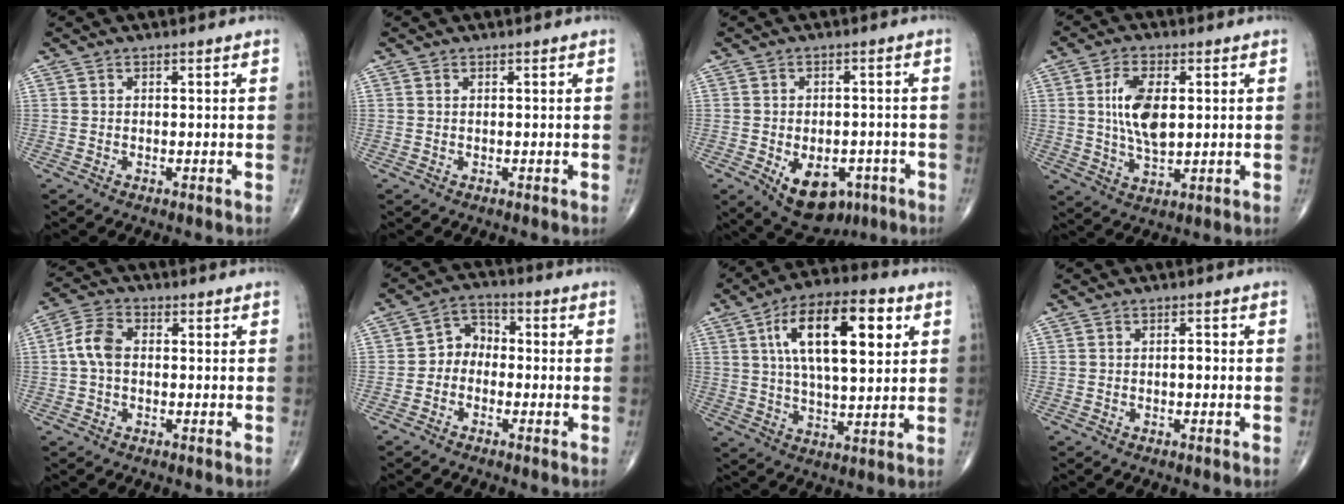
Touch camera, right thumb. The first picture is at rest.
{"total": 0.0}
{"total": 11.3, "force": [-4.8, 7.0, 7.4], "torque": [-0.089, 0.014, -0.058]}
{"total": 9.6, "force": [1.6, 4.8, 8.2], "torque": [-0.153, -0.007, 0.032]}
{"total": 6.0, "force": [0.0, 4.0, 4.5], "torque": [-0.093, 0.018, -0.009]}
{"total": 5.5, "force": [-1.2, 4.4, 3.1], "torque": [-0.026, 0.027, -0.039]}
{"total": 18.6, "force": [5.8, 7.7, 15.9], "torque": [-0.251, 0.000, 0.091]}
{"total": 1.5, "force": [-0.2, 0.7, 1.2], "torque": [-0.014, 0.003, -0.007]}